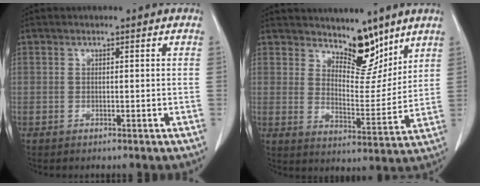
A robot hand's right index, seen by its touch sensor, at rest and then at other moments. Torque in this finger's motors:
{"motor_torque": [-0.07, 0.61, 0.07, 0.01]}